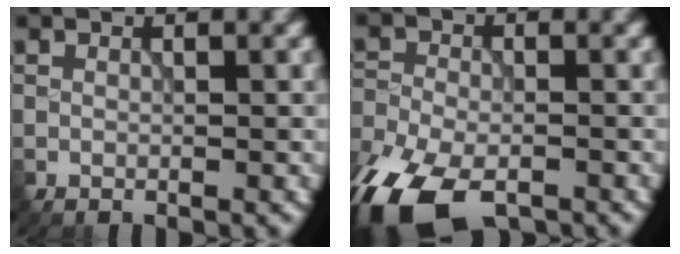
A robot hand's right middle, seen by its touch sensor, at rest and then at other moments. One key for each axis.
{"total": 11.5, "fx": -7.6, "fy": 5.6, "fz": 6.6, "tx": -0.148, "ty": -0.047, "tz": -0.135}